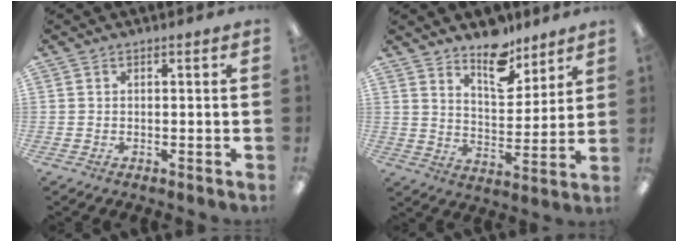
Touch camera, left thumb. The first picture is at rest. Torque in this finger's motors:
{"motor_torque": [0.04, -0.10, -0.12, -0.29, 0.07]}